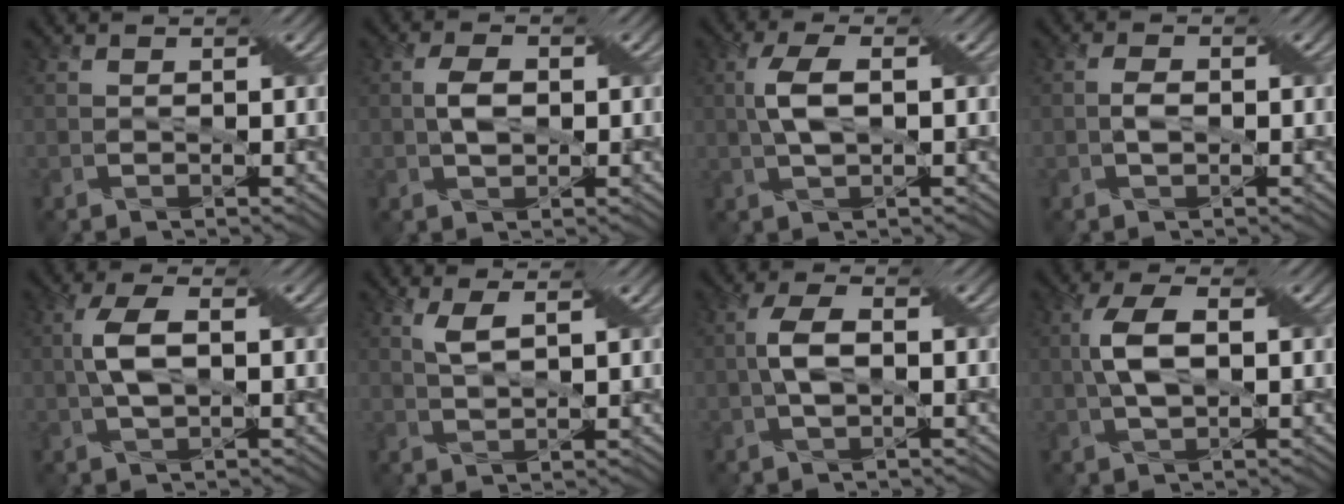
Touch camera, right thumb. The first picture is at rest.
{"total": 3.0, "force": [0.3, 1.6, 2.5], "torque": [-0.053, 0.002, 0.005]}
{"total": 4.5, "force": [0.5, 1.5, 4.2], "torque": [-0.097, 0.007, 0.009]}
{"total": 1.5, "force": [-0.3, 0.8, 1.3], "torque": [-0.026, 0.002, -0.007]}
{"total": 4.8, "force": [0.2, 1.9, 4.4], "torque": [-0.101, 0.008, 0.003]}
{"total": 2.7, "force": [1.6, 0.1, 2.2], "torque": [-0.054, 0.006, 0.030]}
{"total": 3.9, "force": [-0.3, 1.7, 3.5], "torque": [-0.080, 0.006, -0.007]}
{"total": 5.4, "force": [0.5, 2.3, 4.8], "torque": [-0.111, 0.009, 0.006]}